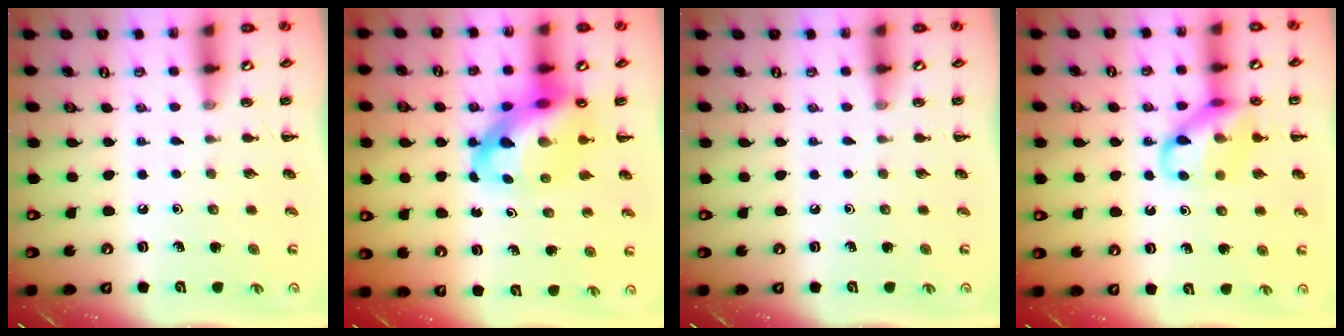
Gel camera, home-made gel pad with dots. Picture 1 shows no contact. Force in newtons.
{"total": 13.9, "press": 13.4, "slide": 3.7}
{"total": 0.0}
{"total": 12.8, "press": 12.6, "slide": 2.1}